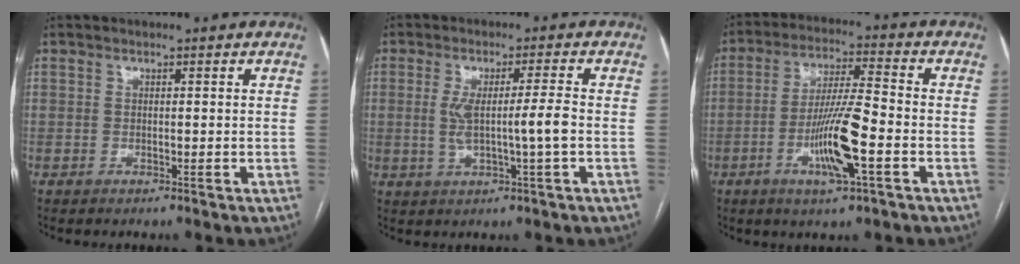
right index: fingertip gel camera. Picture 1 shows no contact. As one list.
[{"total": 6.3, "force": [-0.5, -0.4, 6.3], "torque": [-0.116, 0.000, -0.004]}, {"total": 11.0, "force": [-3.7, 0.7, 10.3], "torque": [-0.196, -0.007, -0.070]}]